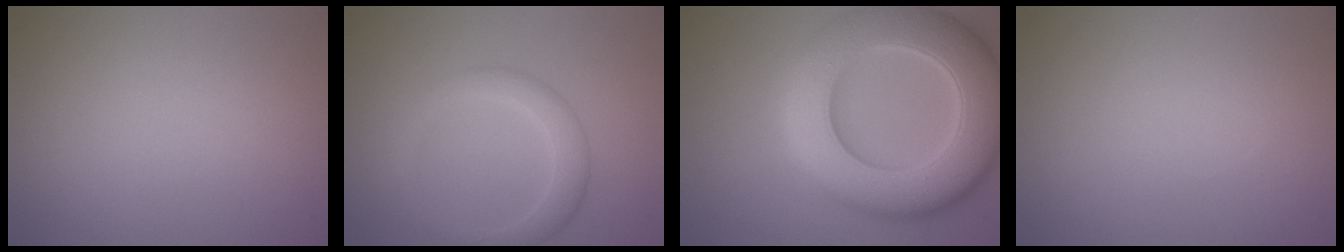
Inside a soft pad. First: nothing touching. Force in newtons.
{"total": 3.0, "press": 3.0, "slide": 0.2}
{"total": 12.3, "press": 12.2, "slide": 1.1}
{"total": 0.0}